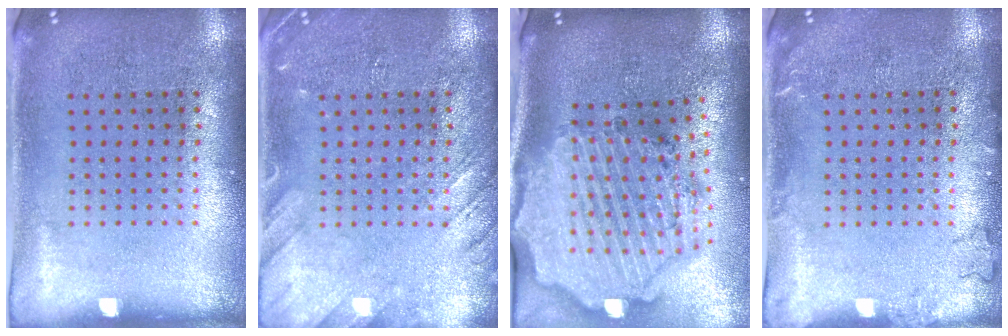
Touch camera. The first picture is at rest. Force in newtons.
{"total": 2.3, "press": 2.3, "slide": 0.3}
{"total": 4.0, "press": 3.3, "slide": 2.3}
{"total": 1.2, "press": 1.2, "slide": 0.3}